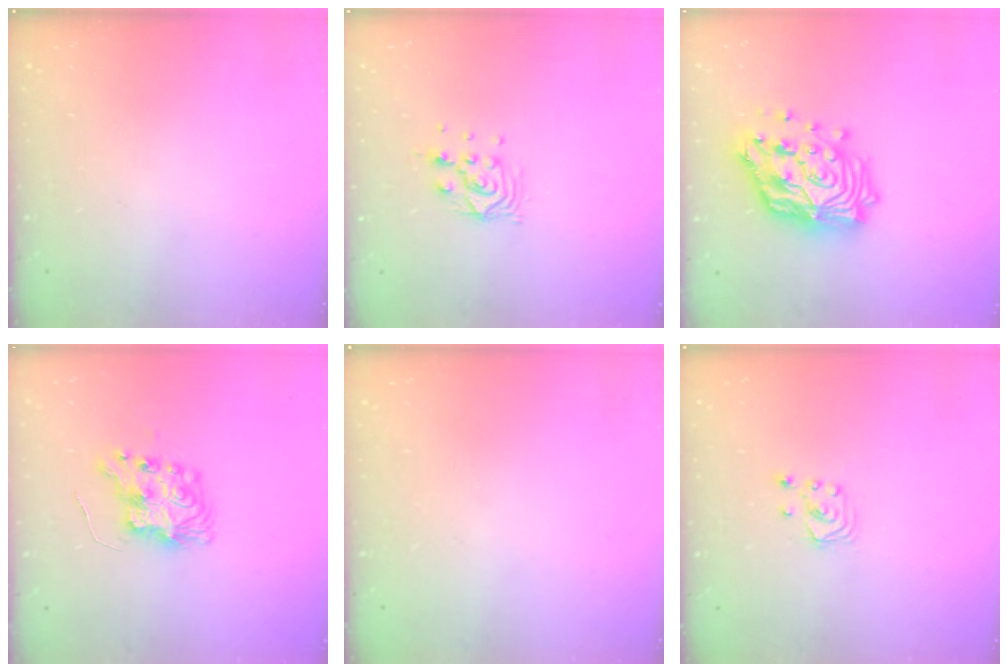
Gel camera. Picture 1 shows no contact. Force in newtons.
{"total": 7.2, "press": 7.2, "slide": 0.6}
{"total": 19.2, "press": 19.1, "slide": 1.8}
{"total": 9.8, "press": 9.8, "slide": 0.9}
{"total": 0.0}
{"total": 2.7, "press": 2.7, "slide": 0.3}